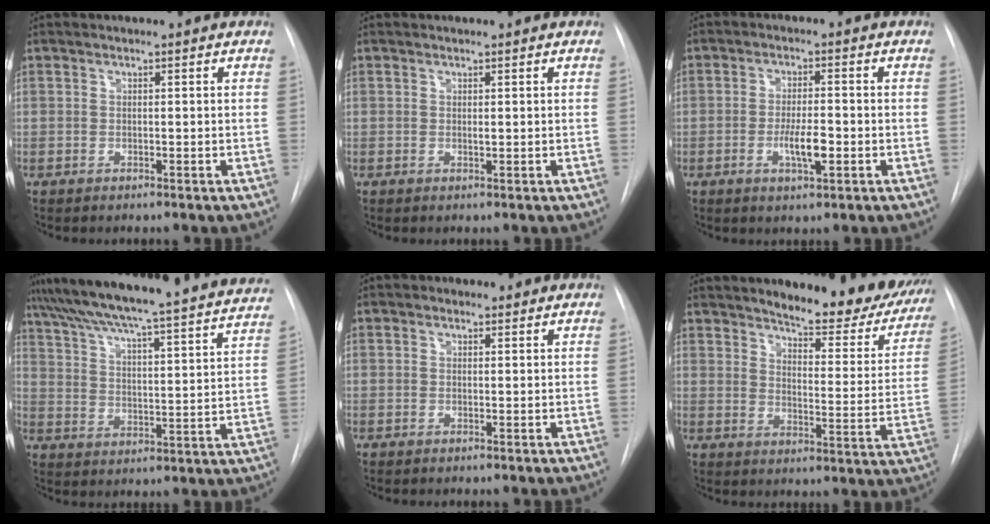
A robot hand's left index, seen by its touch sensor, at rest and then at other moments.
{"total": 0.0}
{"total": 4.8, "force": [-1.5, 1.1, 4.4], "torque": [-0.078, -0.003, -0.022]}
{"total": 31.5, "force": [28.8, 2.1, 12.5], "torque": [-0.198, -0.072, 0.364]}
{"total": 1.5, "force": [1.0, 1.1, 0.1], "torque": [0.003, 0.005, 0.010]}
{"total": 19.7, "force": [17.2, 4.8, 8.4], "torque": [-0.085, -0.053, 0.199]}